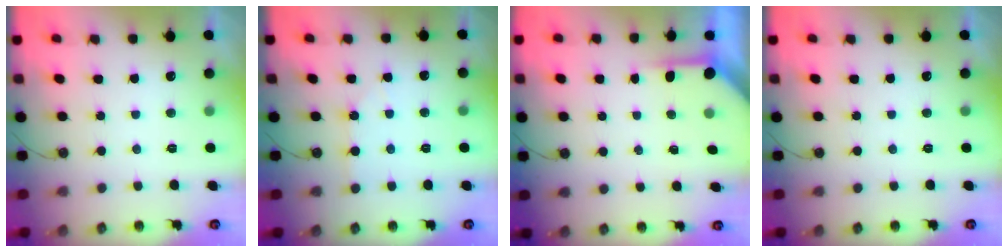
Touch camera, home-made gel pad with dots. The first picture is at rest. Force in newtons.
{"total": 2.5, "press": 2.5, "slide": 0.5}
{"total": 4.0, "press": 3.9, "slide": 0.3}
{"total": 0.0}